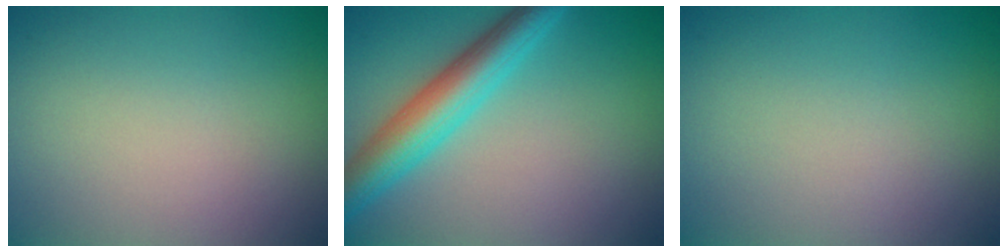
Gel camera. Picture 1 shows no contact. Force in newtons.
{"total": 5.5, "press": 5.5, "slide": 0.1}
{"total": 0.0}